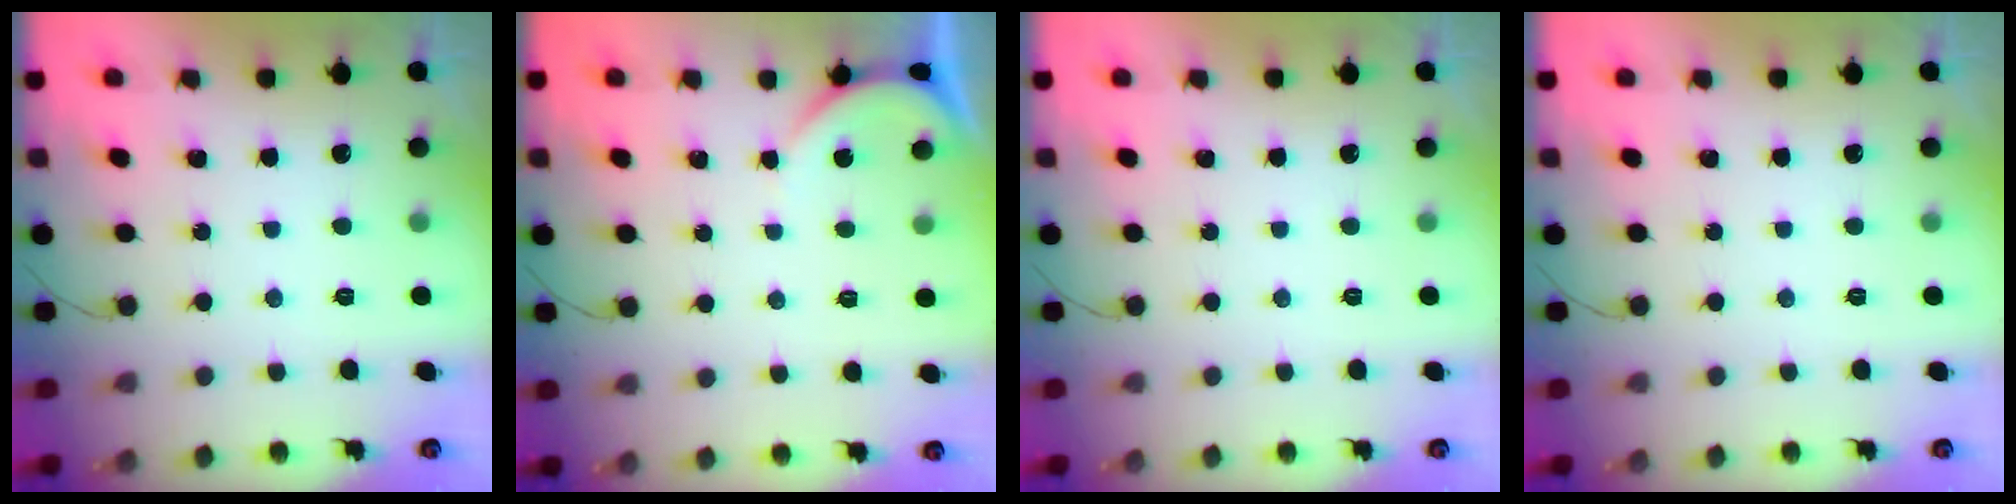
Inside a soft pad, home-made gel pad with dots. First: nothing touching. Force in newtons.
{"total": 2.8, "press": 2.8, "slide": 0.5}
{"total": 0.0}
{"total": 0.0}